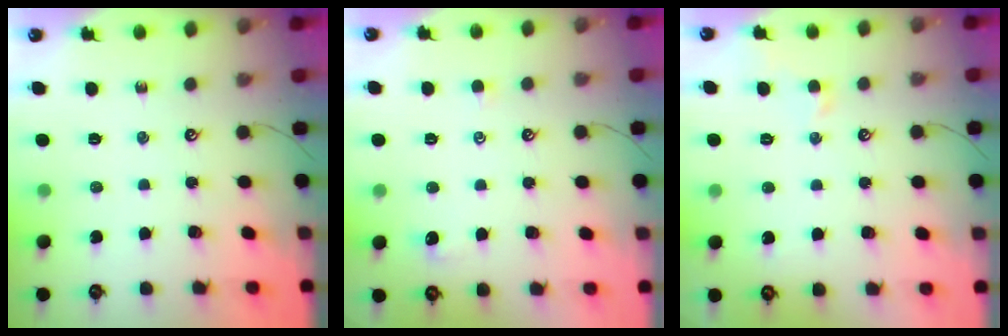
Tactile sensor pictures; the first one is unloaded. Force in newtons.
{"total": 1.0, "press": 1.0, "slide": 0.3}
{"total": 0.5, "press": 0.1, "slide": 0.5}